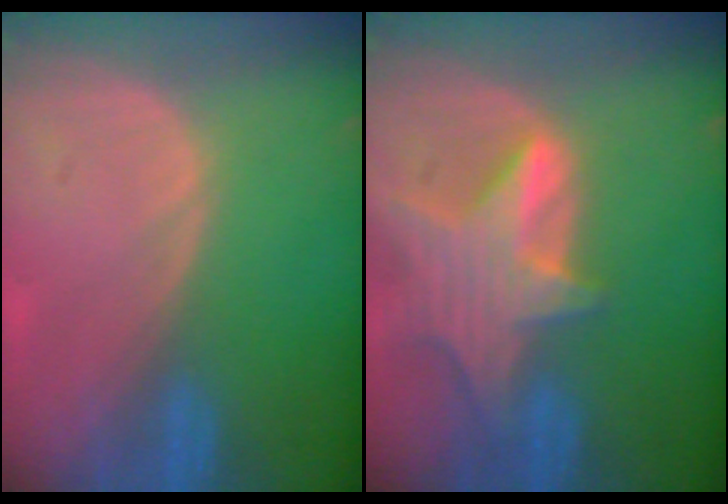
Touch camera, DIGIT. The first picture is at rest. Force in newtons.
{"total": 8.3, "press": 7.4, "slide": 3.8}